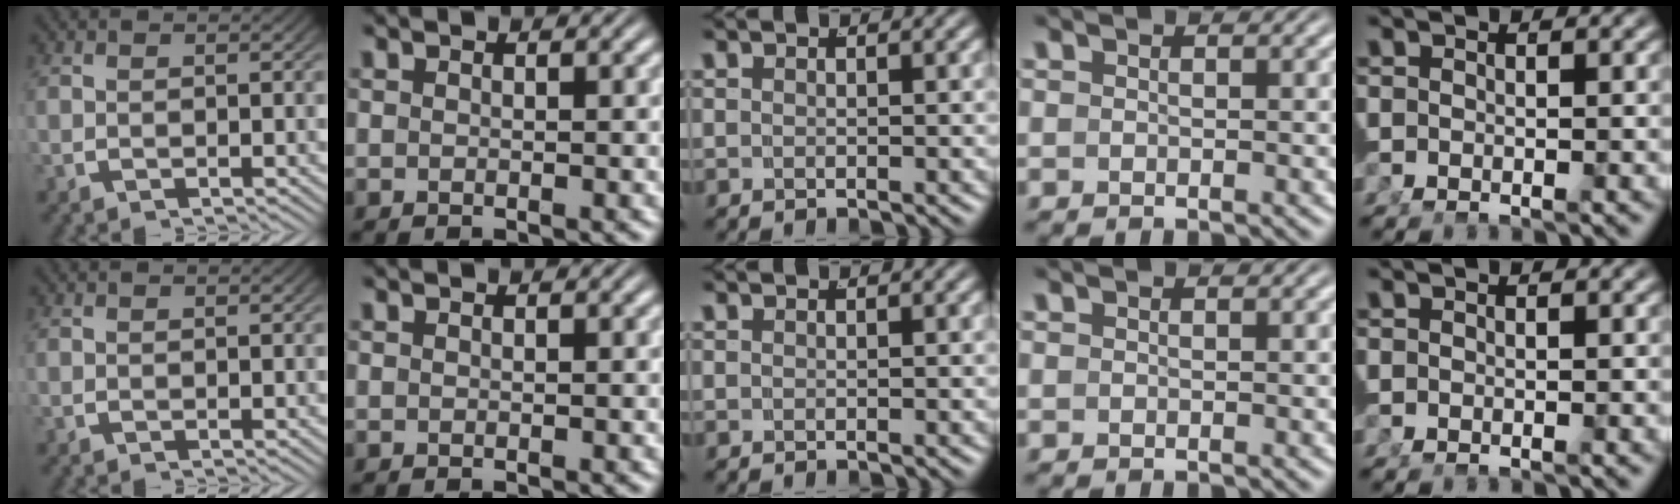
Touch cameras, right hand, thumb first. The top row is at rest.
{}